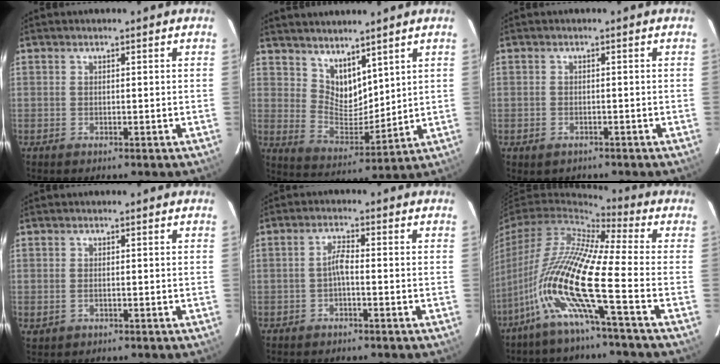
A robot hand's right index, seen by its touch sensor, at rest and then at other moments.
{"total": 8.5, "force": [6.4, 4.3, 3.5], "torque": [-0.056, -0.003, 0.132]}
{"total": 2.2, "force": [-1.2, 1.7, 0.7], "torque": [-0.018, -0.001, -0.013]}
{"total": 1.5, "force": [-0.4, 1.1, 0.9], "torque": [-0.018, -0.001, -0.006]}
{"total": 2.3, "force": [-1.0, 0.3, 2.1], "torque": [-0.045, 0.008, -0.022]}
{"total": 14.0, "force": [-6.2, -0.5, 12.6], "torque": [-0.233, -0.015, -0.130]}